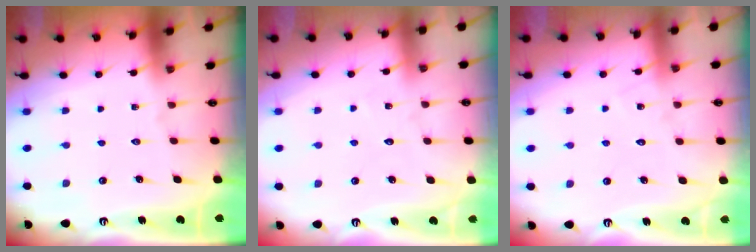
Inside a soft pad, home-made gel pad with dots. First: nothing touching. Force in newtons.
{"total": 3.3, "press": 3.3, "slide": 0.2}
{"total": 6.3, "press": 6.3, "slide": 0.5}